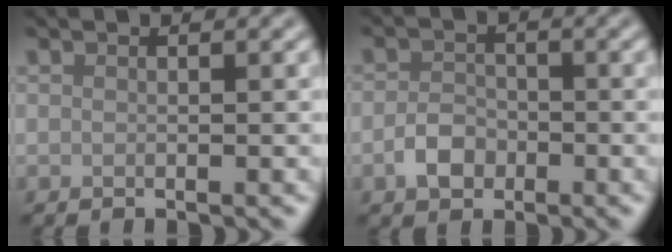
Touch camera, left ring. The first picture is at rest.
{"total": 2.7, "force": [-1.3, 2.0, 1.4], "torque": [-0.023, 0.004, -0.029]}